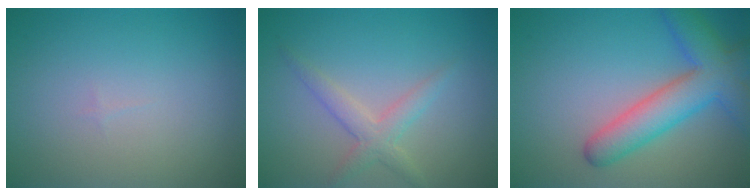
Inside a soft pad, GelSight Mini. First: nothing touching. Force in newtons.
{"total": 2.5, "press": 2.5, "slide": 0.0}
{"total": 6.5, "press": 6.5, "slide": 0.3}